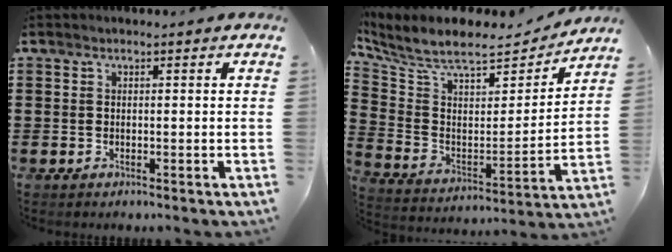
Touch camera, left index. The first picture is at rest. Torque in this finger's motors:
{"motor_torque": [1.07, -1.07, 0.38, 0.15]}